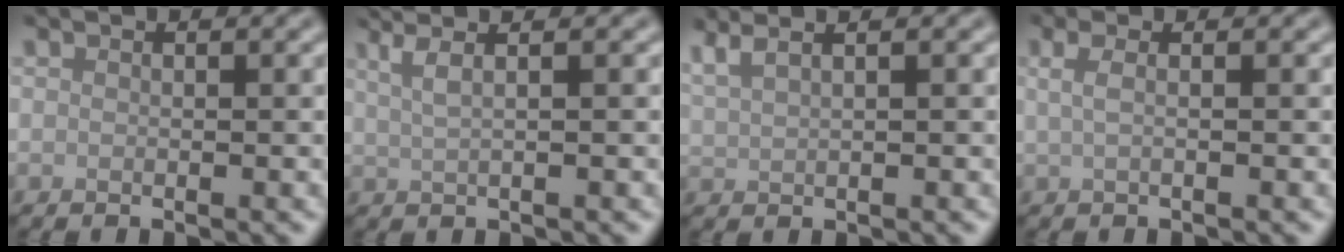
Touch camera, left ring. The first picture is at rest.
{"total": 4.4, "force": [2.6, 1.8, 3.1], "torque": [-0.044, 0.024, 0.018]}
{"total": 4.2, "force": [3.0, 1.6, 2.4], "torque": [-0.037, 0.030, 0.033]}
{"total": 2.0, "force": [0.6, 0.8, 1.7], "torque": [-0.031, -0.002, -0.001]}